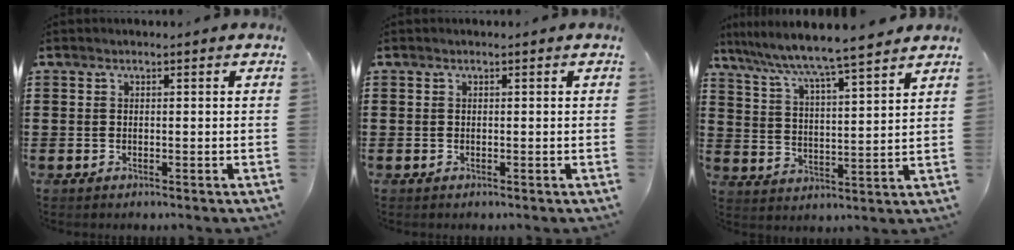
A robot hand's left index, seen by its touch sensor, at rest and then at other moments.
{"total": 0.0}
{"total": 5.8, "force": [5.4, -0.7, 2.2], "torque": [-0.067, -0.040, 0.084]}